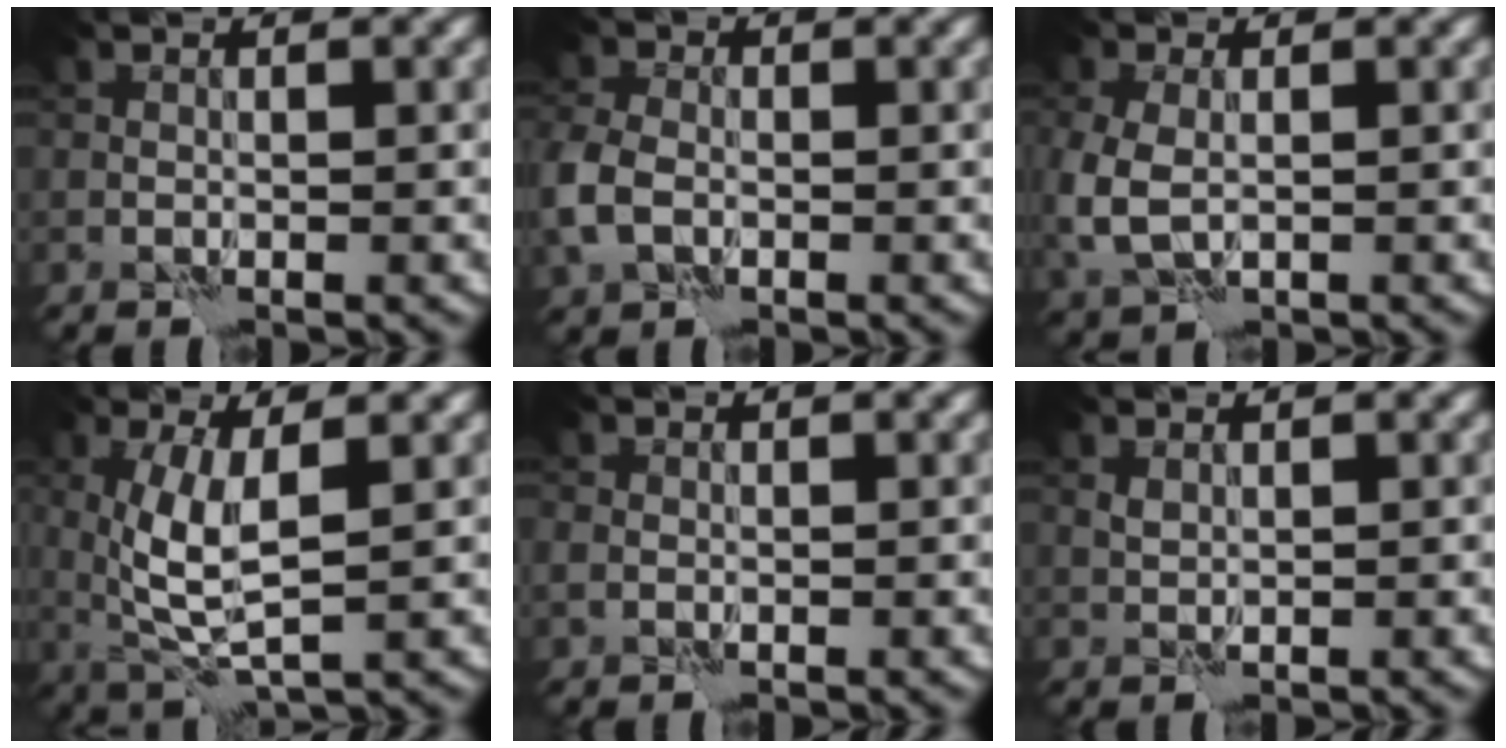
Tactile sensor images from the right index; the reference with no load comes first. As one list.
[{"total": 4.4, "force": [-1.3, 3.1, 2.8], "torque": [-0.077, -0.001, -0.037]}, {"total": 4.3, "force": [-0.7, 2.9, 3.1], "torque": [-0.088, -0.012, -0.014]}, {"total": 5.1, "force": [0.8, 1.6, 4.8], "torque": [-0.108, -0.007, 0.018]}, {"total": 1.1, "force": [-0.4, 0.9, 0.5], "torque": [-0.007, -0.001, -0.010]}, {"total": 0.6, "force": [0.3, 0.3, 0.4], "torque": [-0.011, 0.000, 0.006]}]